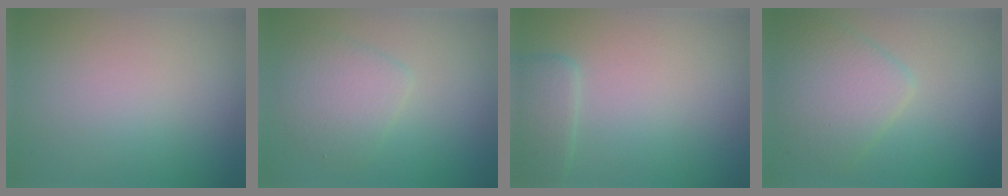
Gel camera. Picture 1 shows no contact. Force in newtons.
{"total": 3.4, "press": 3.4, "slide": 0.1}
{"total": 2.5, "press": 2.5, "slide": 0.2}
{"total": 4.8, "press": 4.8, "slide": 0.2}